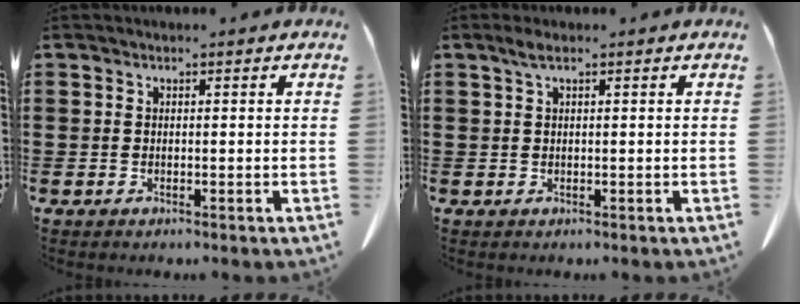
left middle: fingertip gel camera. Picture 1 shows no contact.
{"total": 1.4, "force": [0.6, 0.2, 1.3], "torque": [-0.027, 0.003, 0.011]}